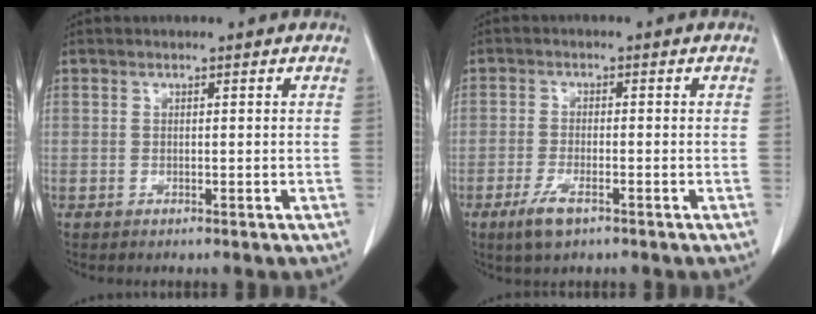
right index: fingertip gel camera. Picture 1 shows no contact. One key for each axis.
{"total": 4.3, "fx": -2.6, "fy": 1.1, "fz": 3.2, "tx": -0.070, "ty": -0.006, "tz": -0.045}